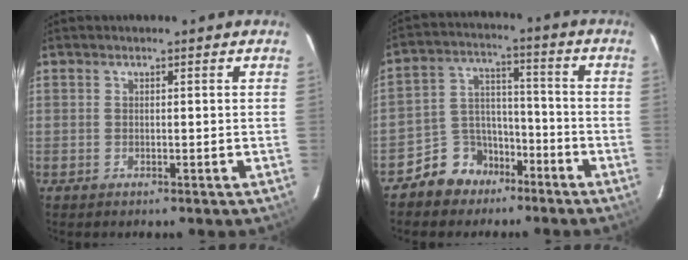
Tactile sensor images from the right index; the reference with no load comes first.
{"total": 9.1, "force": [-6.2, 6.5, 1.7], "torque": [-0.037, 0.040, -0.100]}